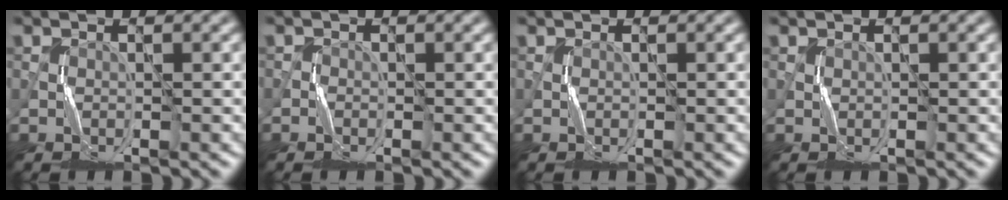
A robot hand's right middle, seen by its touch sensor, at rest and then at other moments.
{"total": 0.5, "force": [-0.4, 0.3, 0.0], "torque": [0.004, 0.001, -0.008]}
{"total": 0.0}
{"total": 0.0}